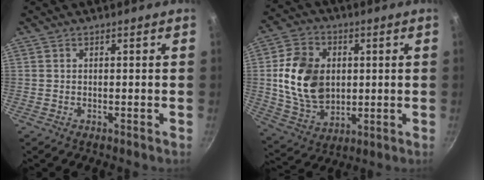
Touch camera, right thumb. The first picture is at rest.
{"total": 16.1, "force": [1.5, 12.0, 10.7], "torque": [-0.175, -0.001, 0.035]}